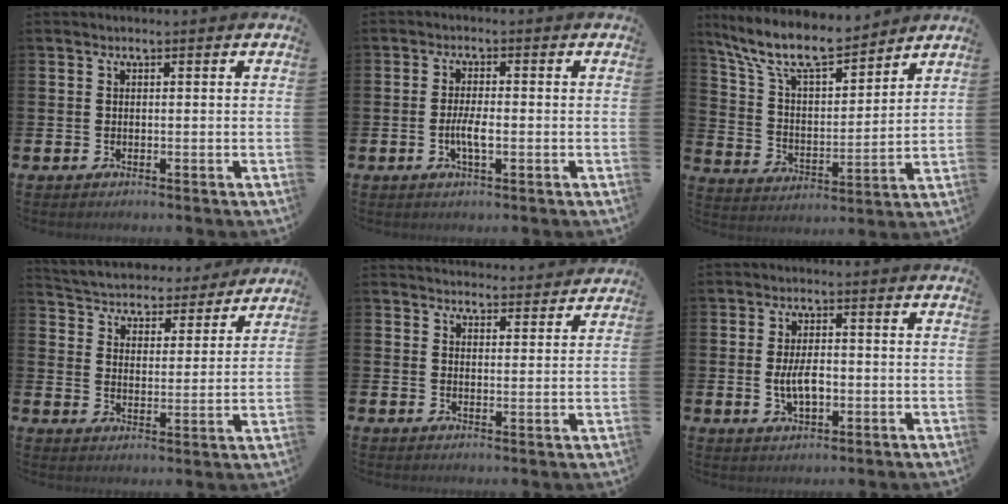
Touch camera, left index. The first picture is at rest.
{"total": 3.0, "force": [-0.7, 0.9, 2.8], "torque": [-0.049, 0.002, -0.014]}
{"total": 11.2, "force": [9.7, 2.8, 4.9], "torque": [-0.131, -0.052, 0.173]}
{"total": 5.0, "force": [4.8, 1.5, -0.1], "torque": [-0.026, -0.044, 0.079]}
{"total": 3.8, "force": [3.8, 0.4, -0.1], "torque": [0.002, -0.026, 0.068]}
{"total": 4.3, "force": [-0.5, 2.2, 3.7], "torque": [-0.051, -0.001, -0.013]}